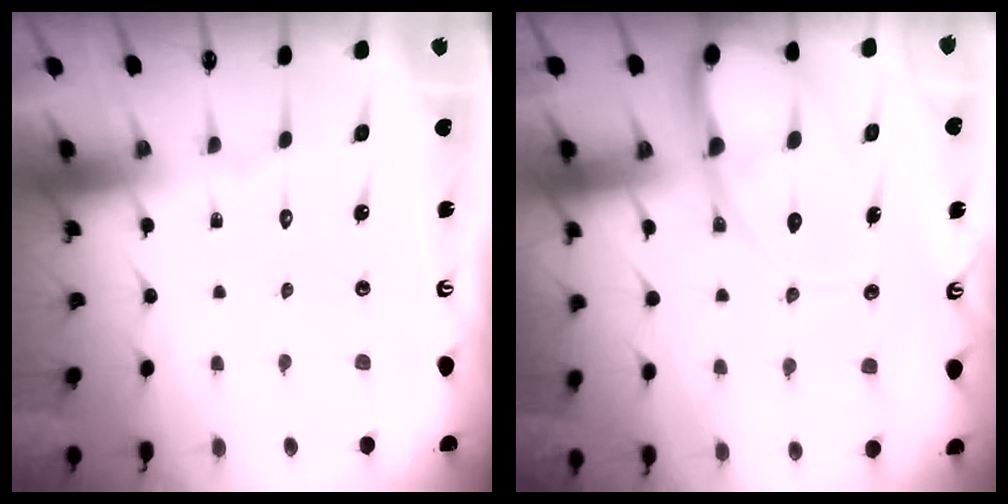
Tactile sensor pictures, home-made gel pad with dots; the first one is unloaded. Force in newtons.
{"total": 12.3, "press": 12.3, "slide": 1.3}